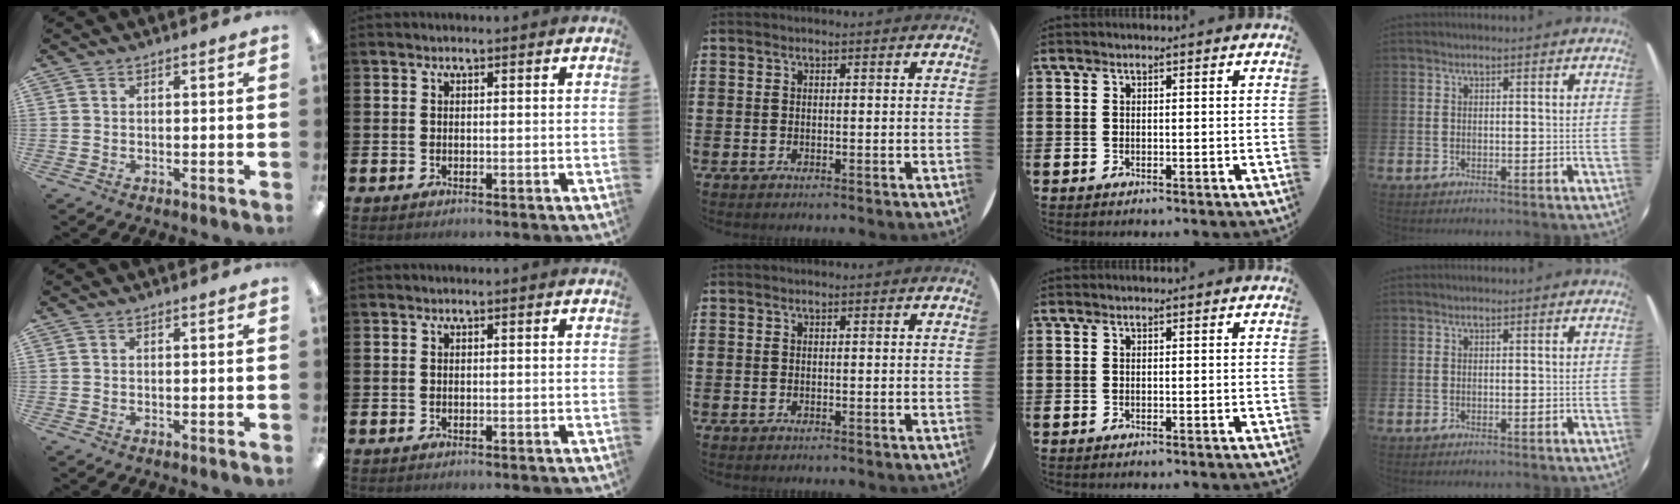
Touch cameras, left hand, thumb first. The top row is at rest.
{}